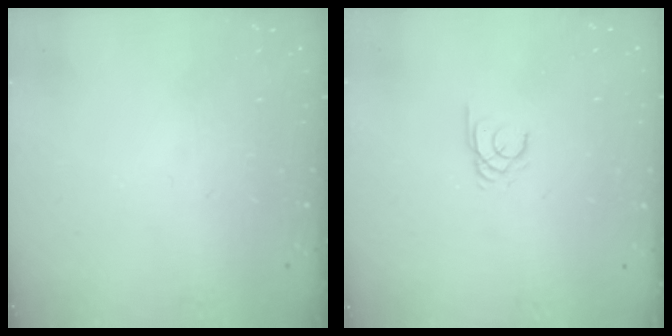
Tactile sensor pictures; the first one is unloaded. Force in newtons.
{"total": 1.7, "press": 1.7, "slide": 0.2}